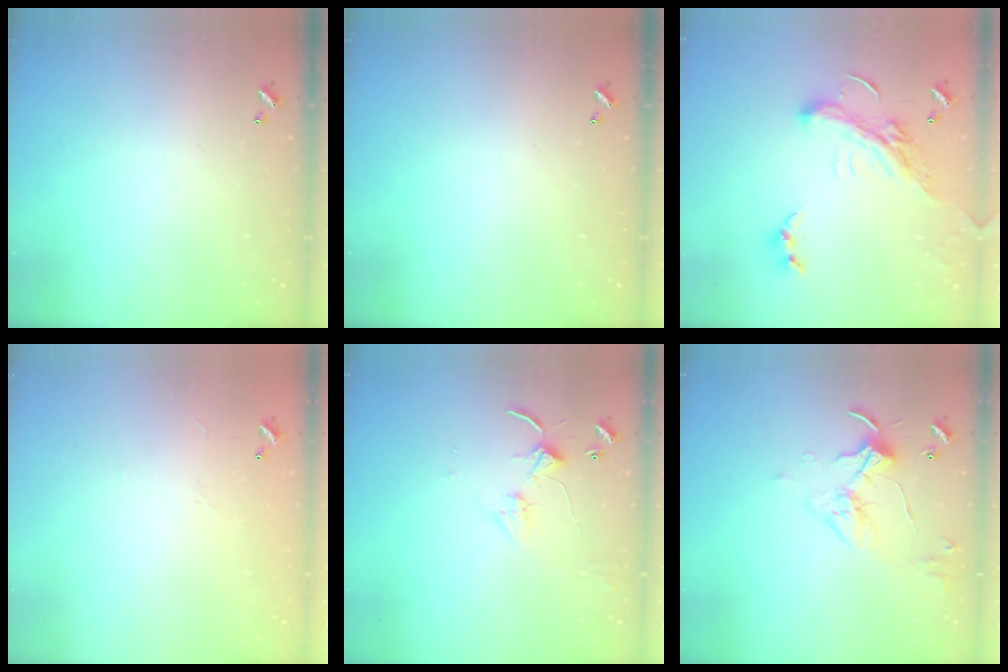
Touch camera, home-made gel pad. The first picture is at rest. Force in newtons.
{"total": 0.0}
{"total": 5.4, "press": 5.2, "slide": 1.4}
{"total": 7.1, "press": 7.1, "slide": 0.8}
{"total": 2.8, "press": 2.8, "slide": 0.4}
{"total": 3.4, "press": 3.4, "slide": 0.7}